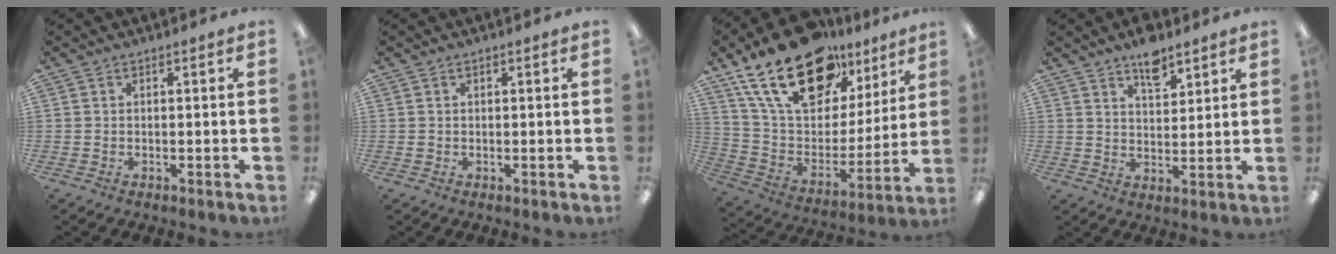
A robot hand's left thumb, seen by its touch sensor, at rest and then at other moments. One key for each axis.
{"total": 0.5, "fx": 0.2, "fy": 0.5, "fz": 0.2, "tx": -0.005, "ty": 0.005, "tz": 0.001}
{"total": 25.7, "fx": 16.2, "fy": 13.5, "fz": 14.7, "tx": -0.257, "ty": -0.092, "tz": 0.285}
{"total": 10.3, "fx": 8.1, "fy": 4.1, "fz": 4.9, "tx": -0.070, "ty": -0.048, "tz": 0.142}